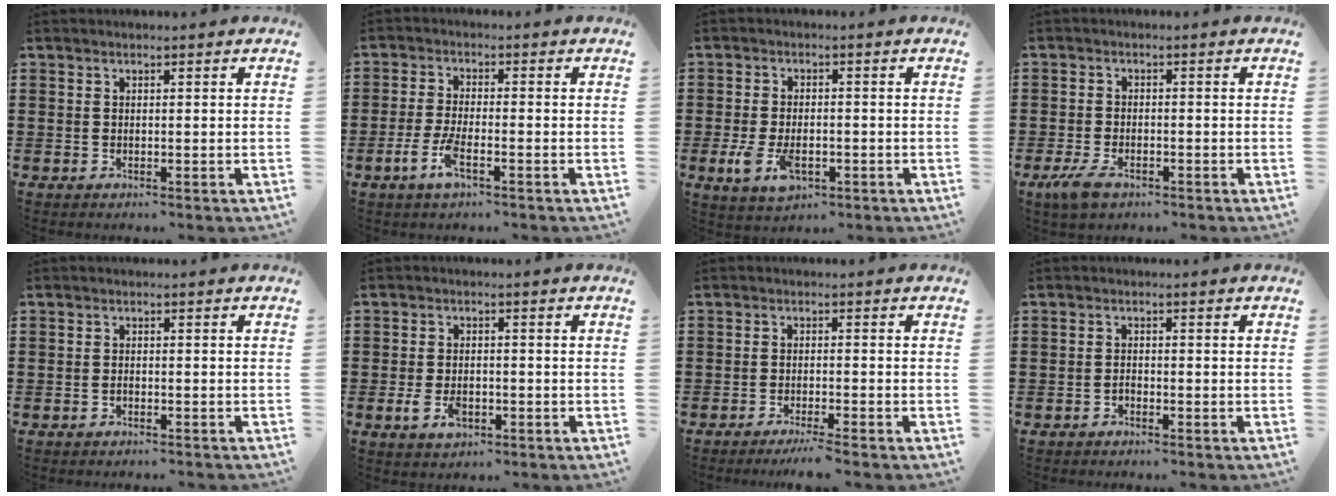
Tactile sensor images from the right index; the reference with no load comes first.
{"total": 4.5, "force": [-2.4, 0.9, 3.7], "torque": [-0.090, -0.010, -0.050]}
{"total": 5.4, "force": [-1.7, 2.9, 4.2], "torque": [-0.107, -0.007, -0.038]}
{"total": 3.2, "force": [-2.1, 1.5, 1.9], "torque": [-0.053, 0.000, -0.045]}
{"total": 0.8, "force": [-0.7, 0.1, 0.3], "torque": [-0.008, -0.003, -0.014]}
{"total": 3.7, "force": [-1.3, 2.1, 2.7], "torque": [-0.062, -0.004, -0.026]}
{"total": 2.2, "force": [-1.9, -0.5, 1.0], "torque": [-0.016, -0.003, -0.036]}
{"total": 0.9, "force": [-0.8, 0.3, 0.4], "torque": [-0.010, -0.002, -0.015]}